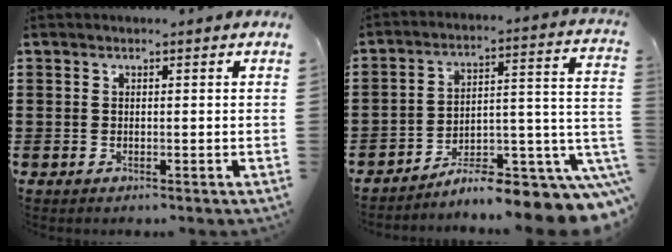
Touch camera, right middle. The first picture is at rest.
{"total": 7.8, "force": [-6.8, 1.4, 3.5], "torque": [-0.038, -0.010, -0.127]}